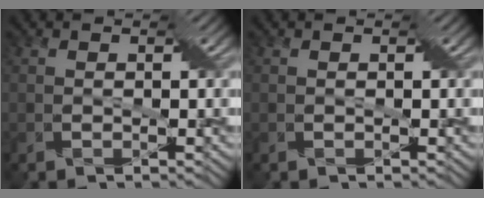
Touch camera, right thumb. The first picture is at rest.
{"total": 0.0}